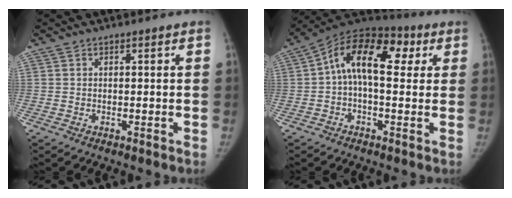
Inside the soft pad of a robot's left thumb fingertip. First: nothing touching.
{"total": 15.2, "force": [3.2, 8.5, 12.2], "torque": [-0.165, 0.042, 0.039]}